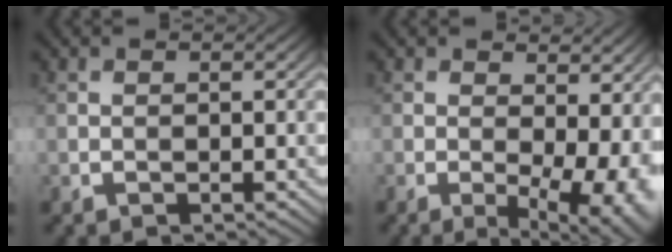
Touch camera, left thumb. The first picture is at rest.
{"total": 10.4, "force": [-1.1, 4.8, 9.1], "torque": [-0.114, -0.008, -0.002]}